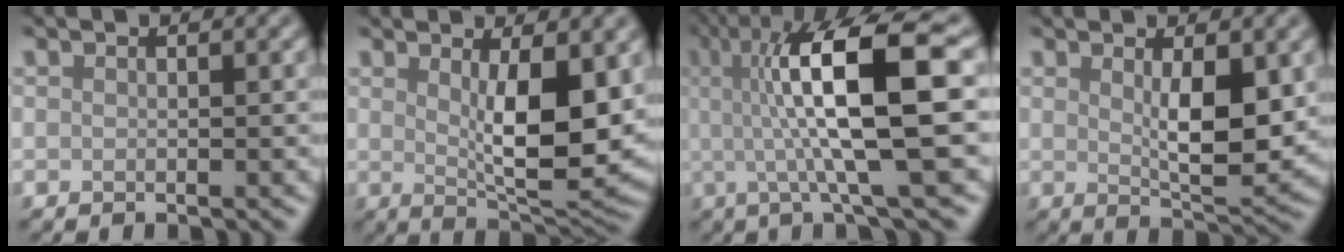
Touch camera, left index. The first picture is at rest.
{"total": 7.6, "force": [1.2, 2.3, 7.2], "torque": [-0.113, -0.016, 0.028]}
{"total": 11.8, "force": [1.4, 2.6, 11.4], "torque": [-0.160, 0.013, 0.020]}
{"total": 5.1, "force": [1.0, 1.6, 4.7], "torque": [-0.078, -0.010, 0.022]}